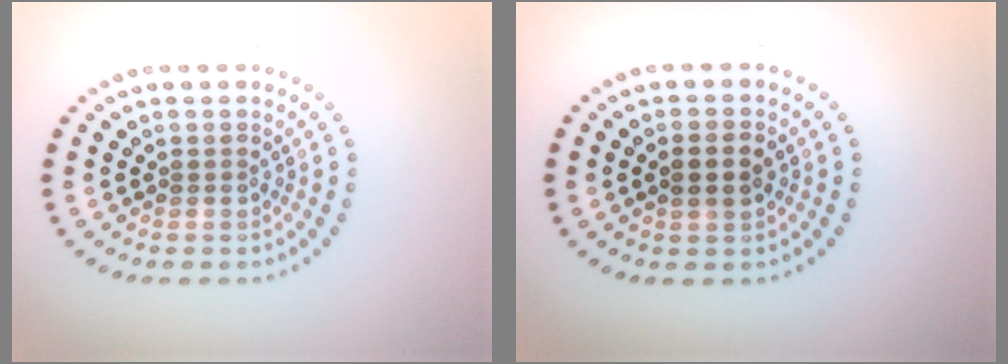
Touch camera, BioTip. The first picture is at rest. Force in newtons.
{"total": 2.3, "press": 2.3, "slide": 0.4}